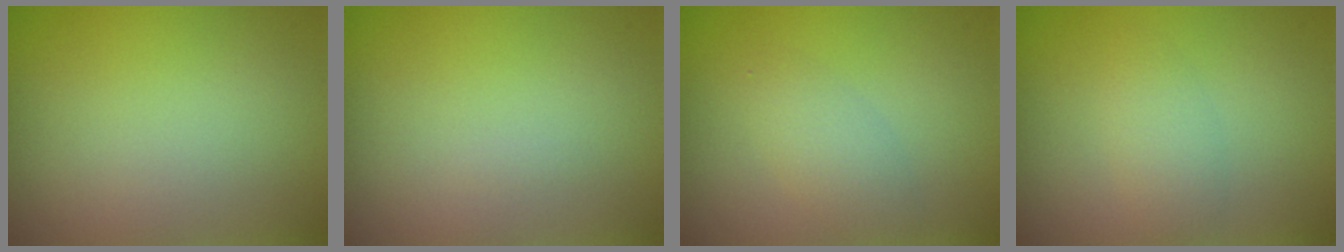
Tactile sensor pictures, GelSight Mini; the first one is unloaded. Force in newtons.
{"total": 0.0}
{"total": 2.1, "press": 2.1, "slide": 0.1}
{"total": 1.8, "press": 1.8, "slide": 0.1}